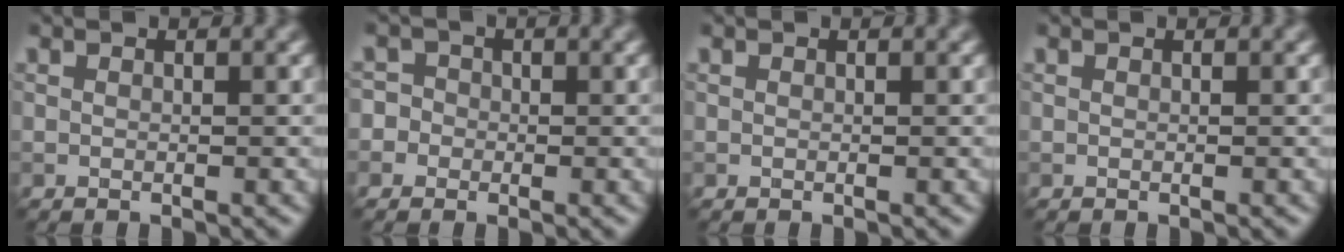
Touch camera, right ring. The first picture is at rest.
{"total": 2.9, "force": [-0.5, 2.8, 0.7], "torque": [0.020, 0.018, -0.041]}
{"total": 0.0}
{"total": 0.0}